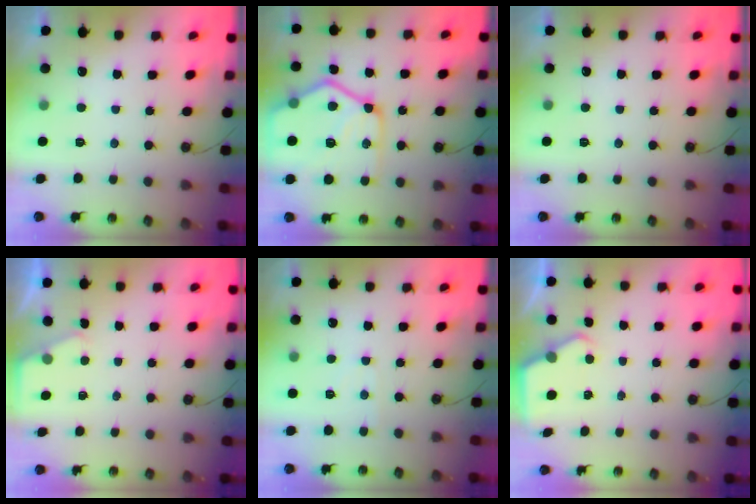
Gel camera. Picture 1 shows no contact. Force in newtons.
{"total": 21.2, "press": 21.1, "slide": 2.6}
{"total": 0.0}
{"total": 2.0, "press": 2.0, "slide": 0.3}
{"total": 3.3, "press": 3.2, "slide": 0.5}
{"total": 3.0, "press": 2.9, "slide": 0.5}